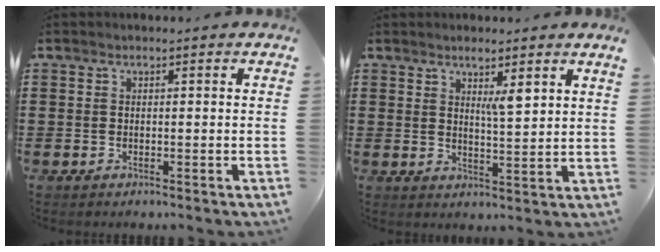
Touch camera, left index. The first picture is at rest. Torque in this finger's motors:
{"motor_torque": [1.10, -1.04, 0.57, 0.12]}